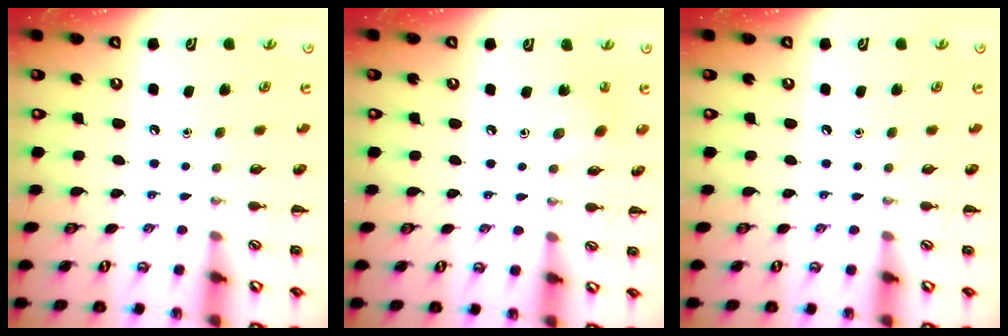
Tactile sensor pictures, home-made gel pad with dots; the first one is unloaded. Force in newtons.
{"total": 2.2, "press": 2.0, "slide": 0.7}
{"total": 0.0}